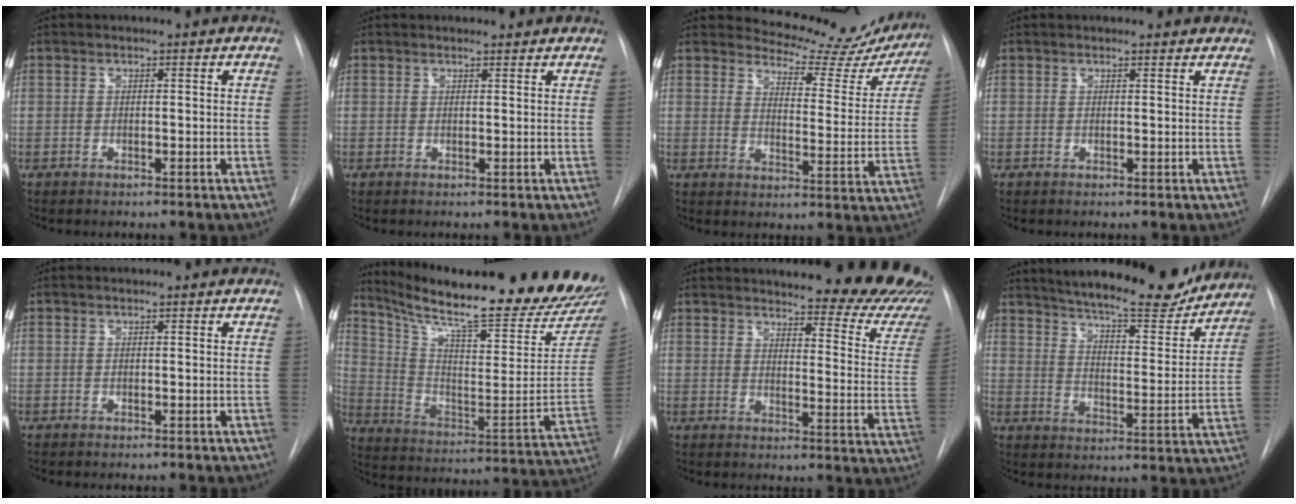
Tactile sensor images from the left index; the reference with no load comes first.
{"total": 1.4, "force": [1.3, 0.3, 0.1], "torque": [-0.008, 0.001, 0.013]}
{"total": 15.1, "force": [14.1, 4.7, 2.3], "torque": [-0.002, -0.064, 0.142]}
{"total": 2.8, "force": [2.7, 0.6, 0.4], "torque": [-0.007, 0.000, 0.018]}
{"total": 0.0}
{"total": 28.3, "force": [25.2, 2.0, 12.8], "torque": [-0.211, -0.107, 0.346]}
{"total": 24.6, "force": [22.8, 2.8, 8.9], "torque": [-0.119, -0.116, 0.253]}
{"total": 19.5, "force": [17.6, 3.2, 7.8], "torque": [-0.120, -0.037, 0.237]}